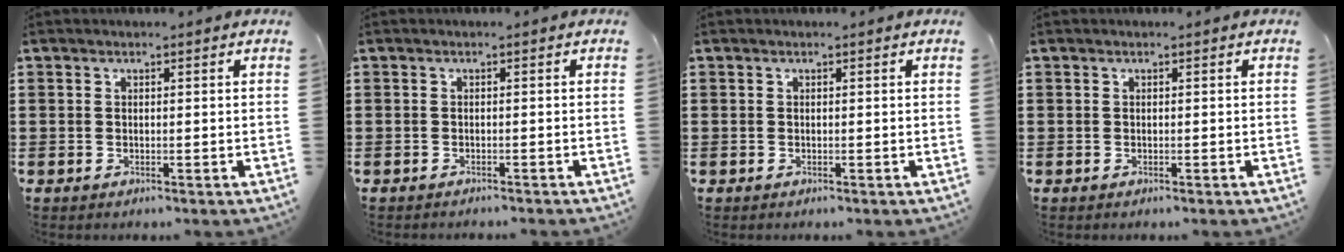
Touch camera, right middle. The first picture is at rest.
{"total": 0.5, "force": [-0.5, 0.0, 0.0], "torque": [-0.003, -0.001, -0.010]}
{"total": 0.0}
{"total": 0.0}